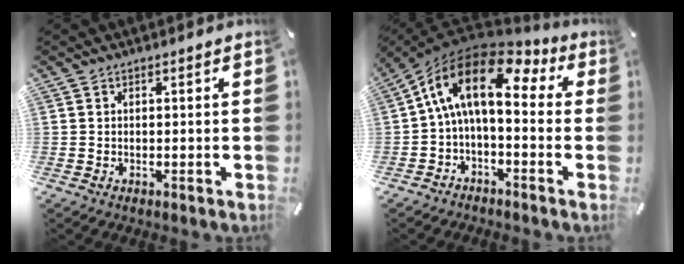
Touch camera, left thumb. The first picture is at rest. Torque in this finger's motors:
{"motor_torque": [0.36, 1.88, 2.61, -0.16, 0.77]}